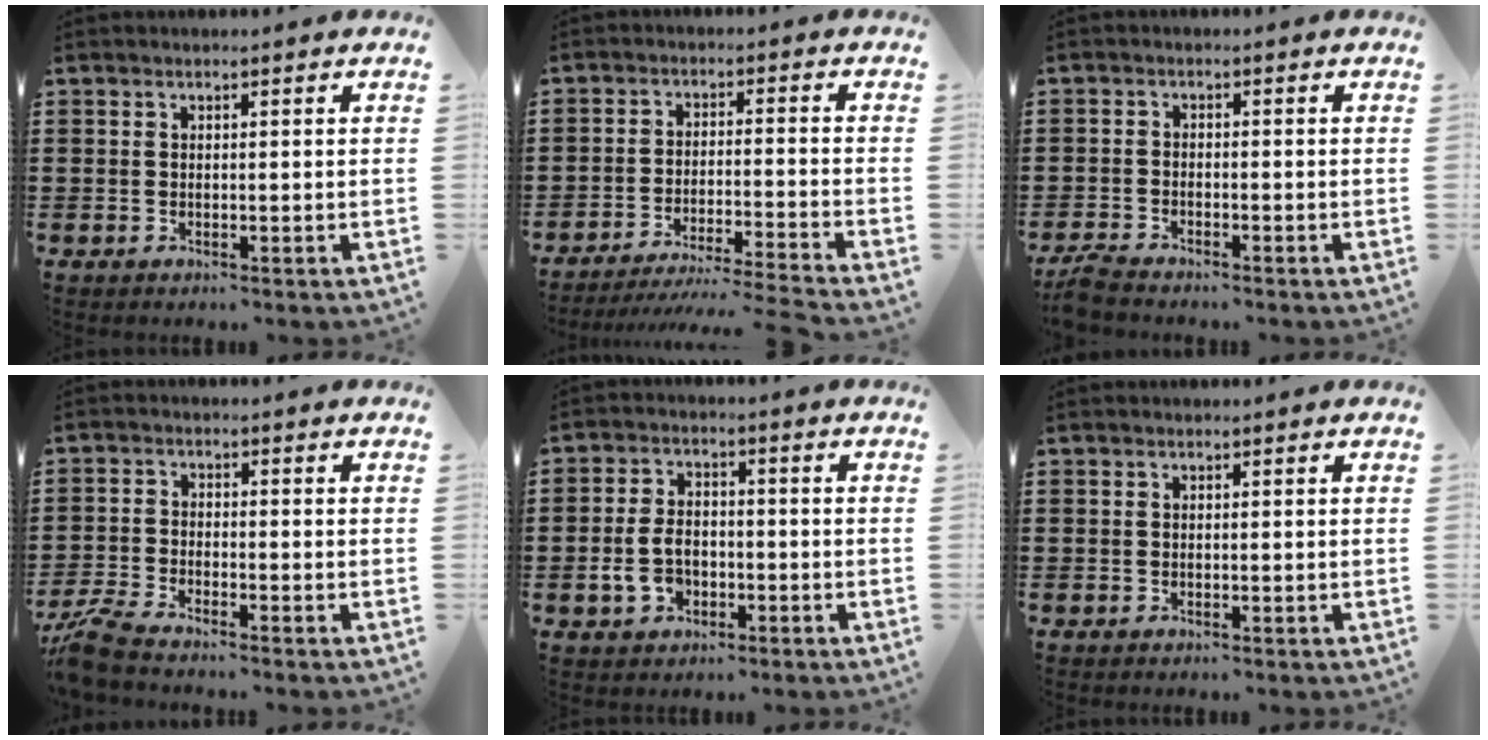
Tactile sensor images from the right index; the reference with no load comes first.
{"total": 4.6, "force": [-4.1, -0.8, 1.8], "torque": [-0.041, -0.021, -0.084]}
{"total": 2.6, "force": [-2.5, 0.1, 0.4], "torque": [-0.021, -0.002, -0.056]}
{"total": 4.1, "force": [-3.9, -0.1, 1.3], "torque": [-0.049, -0.016, -0.083]}
{"total": 5.7, "force": [-1.8, 3.6, 4.0], "torque": [-0.095, 0.001, -0.037]}
{"total": 0.0}